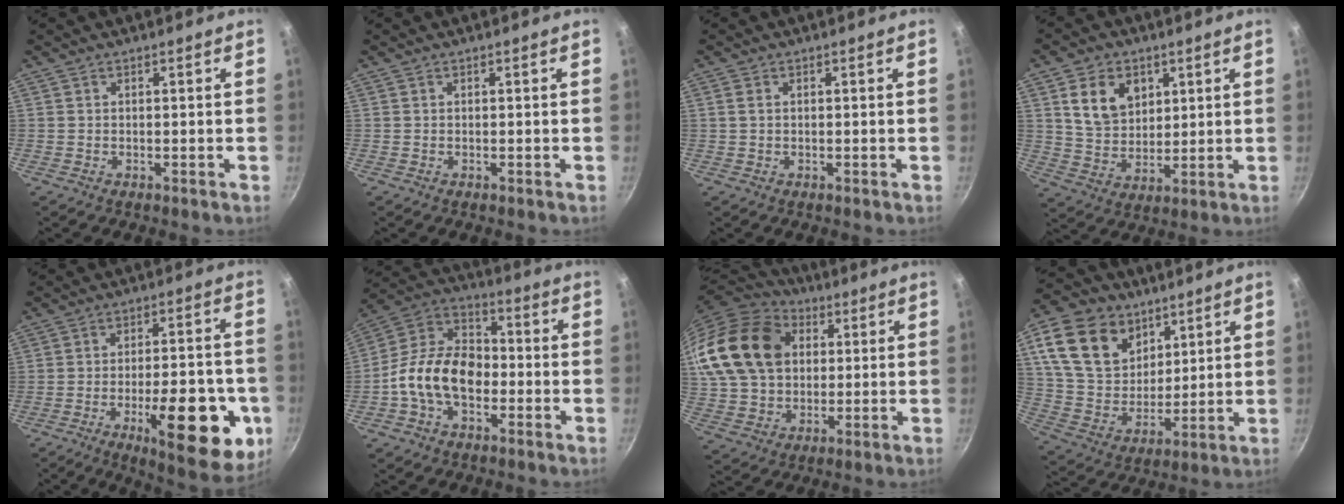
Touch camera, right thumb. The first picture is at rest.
{"total": 0.0}
{"total": 1.3, "force": [0.4, 0.9, 0.9], "torque": [-0.016, 0.003, 0.005]}
{"total": 10.8, "force": [4.0, 7.9, 6.1], "torque": [-0.083, -0.018, 0.077]}
{"total": 20.0, "force": [-6.6, 7.4, 17.3], "torque": [-0.195, 0.014, -0.087]}
{"total": 14.6, "force": [-3.6, 9.8, 10.3], "torque": [-0.144, 0.043, -0.085]}
{"total": 22.9, "force": [6.1, 17.2, 13.8], "torque": [-0.260, 0.018, 0.113]}
{"total": 19.5, "force": [9.1, 13.9, 10.3], "torque": [-0.161, -0.035, 0.172]}